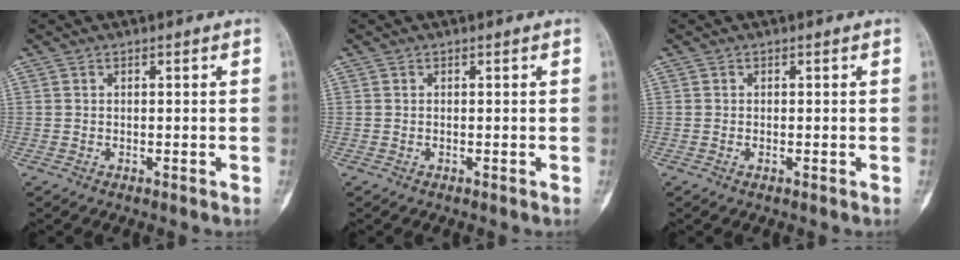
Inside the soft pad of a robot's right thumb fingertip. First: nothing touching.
{"total": 0.0}
{"total": 0.0}